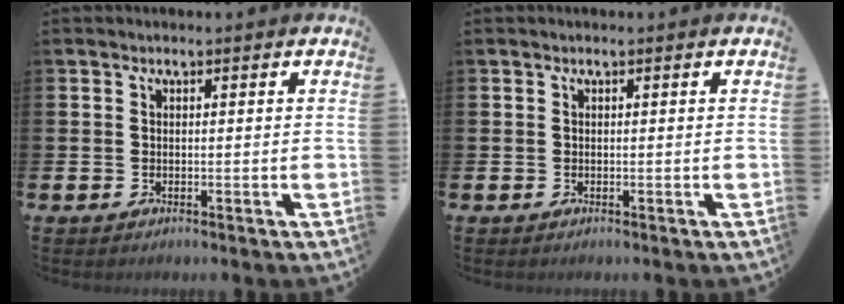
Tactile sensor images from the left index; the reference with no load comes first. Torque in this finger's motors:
{"motor_torque": [0.01, -0.02, 0.00, -0.01]}